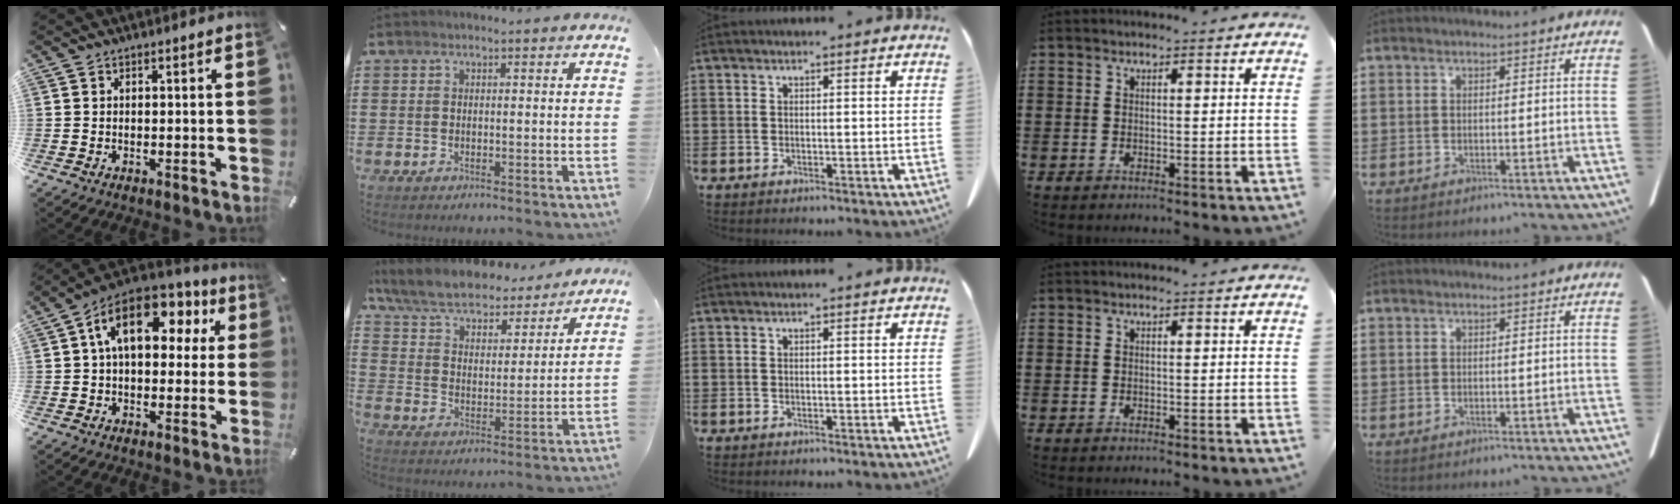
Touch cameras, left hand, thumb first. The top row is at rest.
{"thumb": {"total": 15.6, "force": [5.5, 9.2, 11.4], "torque": [-0.188, -0.008, 0.094]}, "index": {"total": 7.2, "force": [6.6, 1.3, 2.5], "torque": [-0.079, -0.041, 0.113]}}